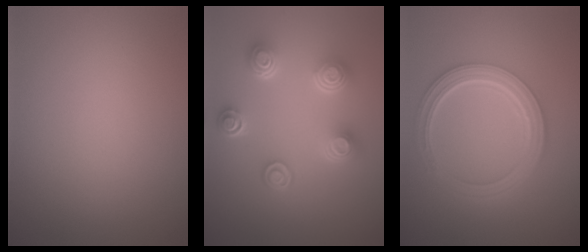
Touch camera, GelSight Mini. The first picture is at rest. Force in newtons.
{"total": 4.9, "press": 3.7, "slide": 3.3}
{"total": 5.2, "press": 3.9, "slide": 3.4}